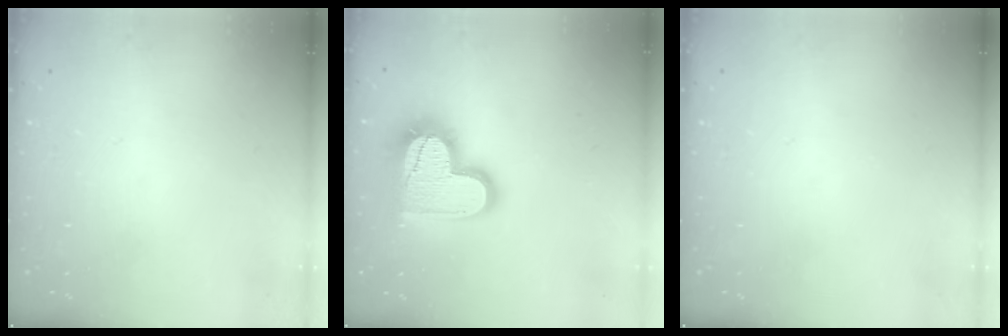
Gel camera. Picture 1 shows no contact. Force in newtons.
{"total": 19.2, "press": 19.1, "slide": 1.6}
{"total": 0.0}